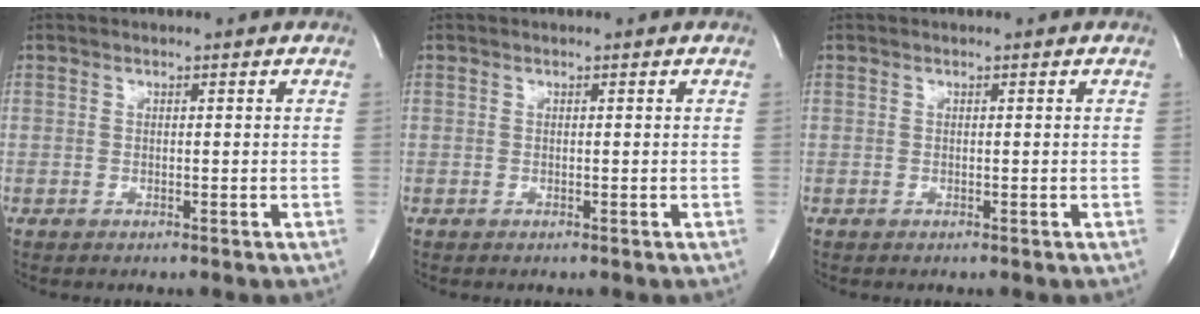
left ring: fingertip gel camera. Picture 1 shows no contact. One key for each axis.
{"total": 0.0}
{"total": 0.0}